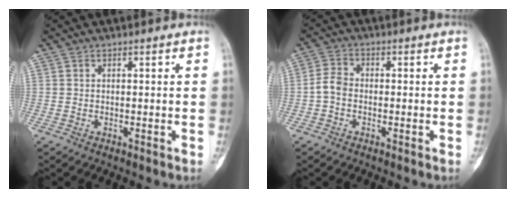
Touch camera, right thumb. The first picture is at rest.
{"total": 3.5, "force": [-0.9, 2.4, 2.3], "torque": [-0.044, 0.012, -0.027]}